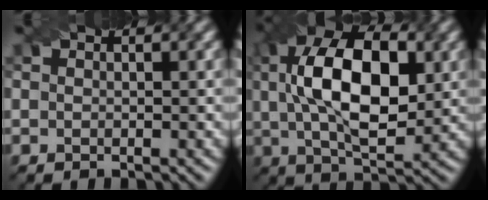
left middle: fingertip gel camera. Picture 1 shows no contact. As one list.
[{"total": 12.4, "force": [1.9, 6.2, 10.5], "torque": [-0.185, 0.014, 0.031]}]